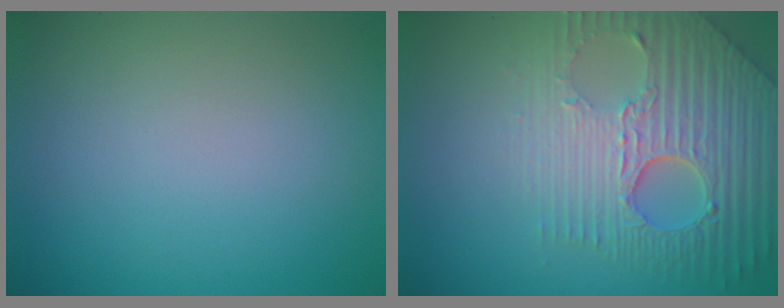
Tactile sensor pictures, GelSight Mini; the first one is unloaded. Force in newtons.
{"total": 8.3, "press": 5.8, "slide": 6.0}